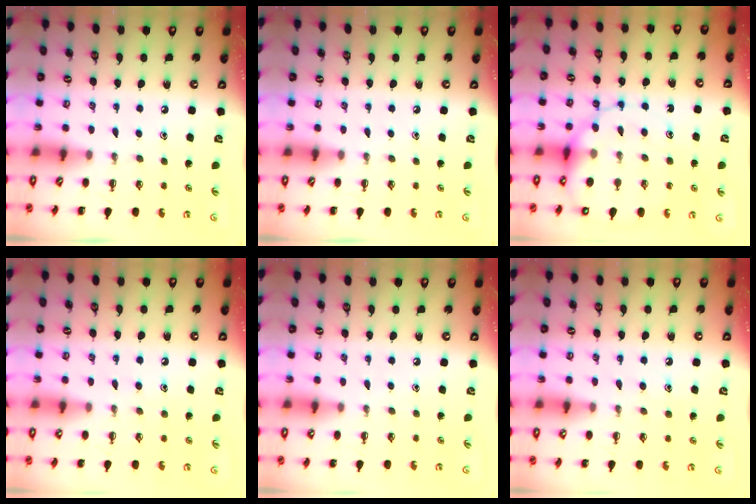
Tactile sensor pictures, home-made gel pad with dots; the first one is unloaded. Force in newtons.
{"total": 0.0}
{"total": 14.3, "press": 13.9, "slide": 3.3}
{"total": 6.0, "press": 5.9, "slide": 1.2}
{"total": 4.1, "press": 3.8, "slide": 1.5}
{"total": 8.2, "press": 8.1, "slide": 1.5}